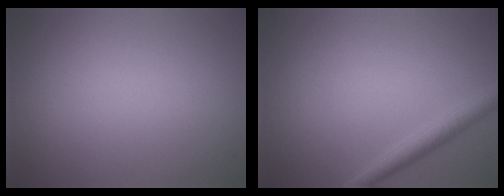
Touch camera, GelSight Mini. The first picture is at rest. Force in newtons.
{"total": 2.4, "press": 2.4, "slide": 0.1}